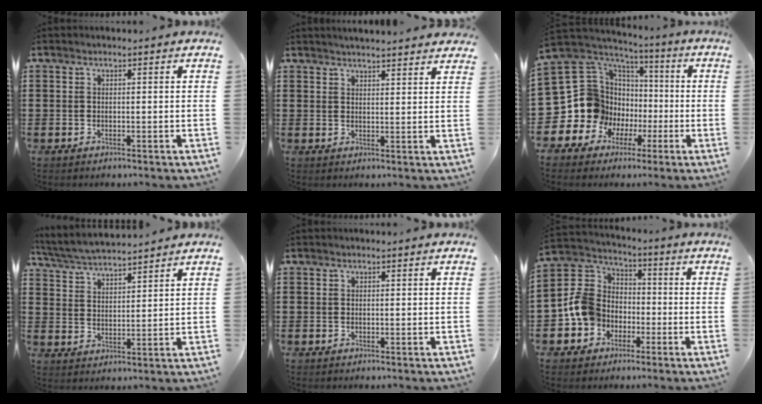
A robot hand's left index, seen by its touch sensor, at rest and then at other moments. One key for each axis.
{"total": 2.8, "fx": 2.7, "fy": -0.4, "fz": 0.2, "tx": -0.012, "ty": -0.009, "tz": 0.051}
{"total": 12.1, "fx": -0.7, "fy": 11.8, "fz": 2.5, "tx": -0.120, "ty": -0.037, "tz": 0.010}
{"total": 4.8, "fx": 4.7, "fy": 0.2, "fz": 1.0, "tx": -0.039, "ty": -0.021, "tz": 0.083}
{"total": 0.0}
{"total": 9.3, "fx": -2.8, "fy": 8.2, "fz": 3.5, "tx": -0.117, "ty": 0.016, "tz": -0.058}